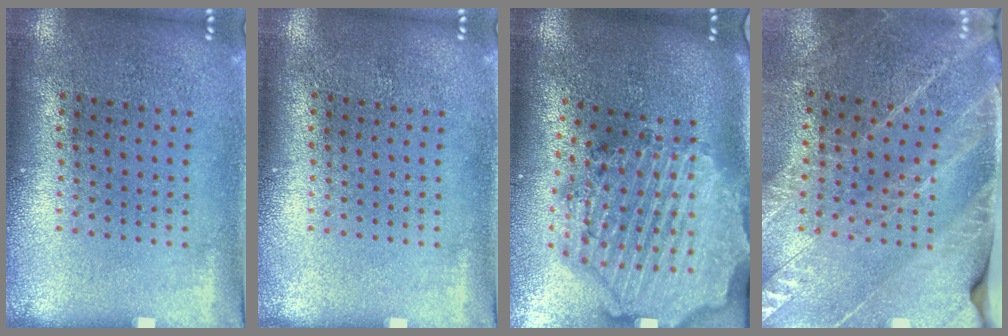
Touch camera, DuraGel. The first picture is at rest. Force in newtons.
{"total": 0.0}
{"total": 3.8, "press": 3.1, "slide": 2.1}
{"total": 2.7, "press": 2.6, "slide": 0.7}